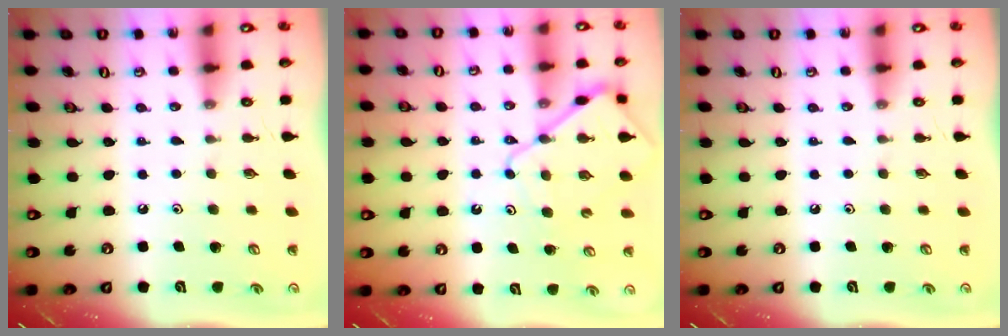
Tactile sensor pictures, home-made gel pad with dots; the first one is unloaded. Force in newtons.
{"total": 11.5, "press": 11.4, "slide": 1.3}
{"total": 0.0}